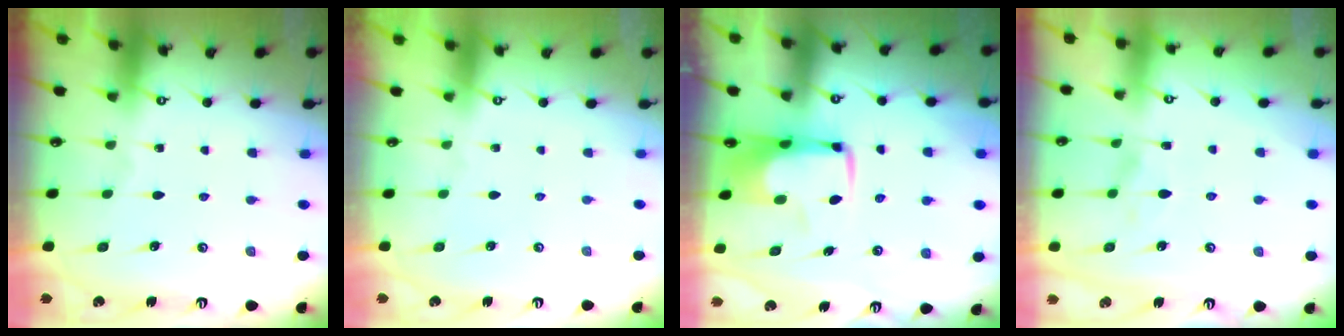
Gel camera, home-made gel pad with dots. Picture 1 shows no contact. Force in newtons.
{"total": 1.5, "press": 1.4, "slide": 0.6}
{"total": 5.8, "press": 5.7, "slide": 1.1}
{"total": 1.2, "press": 1.0, "slide": 0.7}